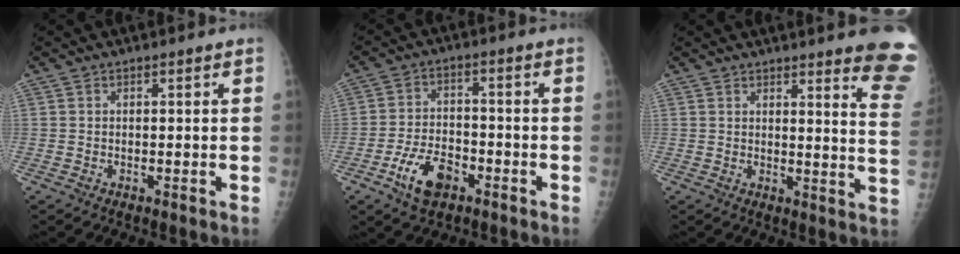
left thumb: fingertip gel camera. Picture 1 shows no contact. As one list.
[{"total": 8.3, "force": [-4.3, 4.8, 5.3], "torque": [-0.087, 0.021, -0.076]}, {"total": 14.0, "force": [12.0, 0.9, 7.3], "torque": [-0.061, -0.107, 0.116]}]